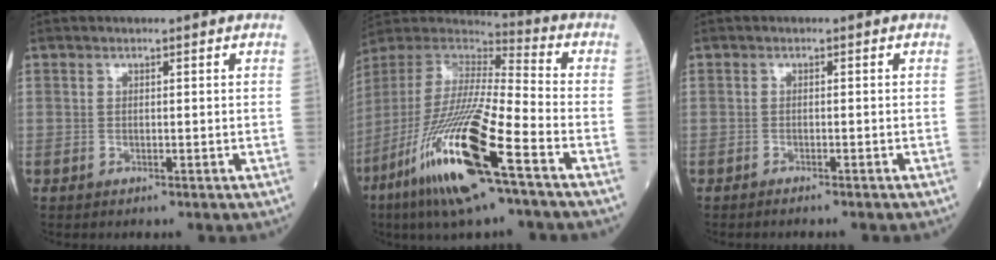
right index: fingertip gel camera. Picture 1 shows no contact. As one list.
[{"total": 21.8, "force": [-10.7, 1.7, 18.9], "torque": [-0.412, -0.059, -0.210]}, {"total": 3.0, "force": [-2.7, -0.1, 1.3], "torque": [-0.018, -0.002, -0.032]}]